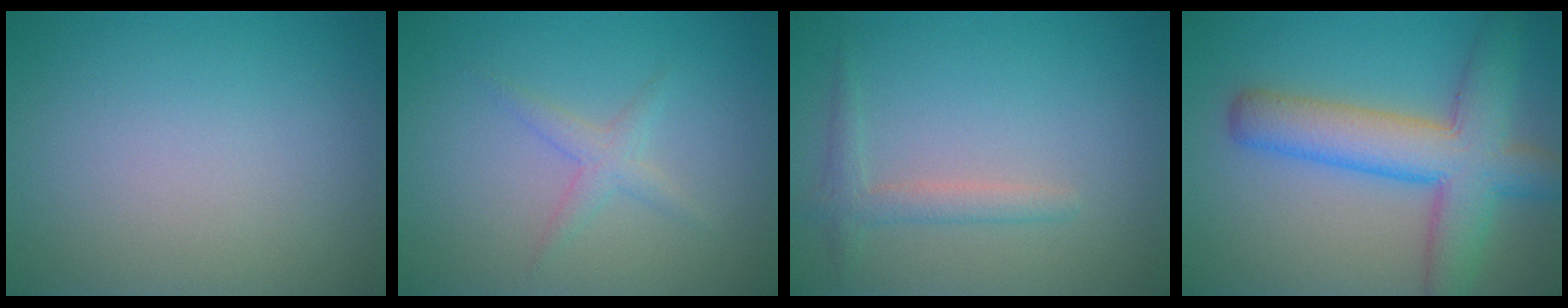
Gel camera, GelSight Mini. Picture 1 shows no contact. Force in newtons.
{"total": 1.6, "press": 1.6, "slide": 0.1}
{"total": 1.9, "press": 1.9, "slide": 0.0}
{"total": 7.9, "press": 7.9, "slide": 0.3}